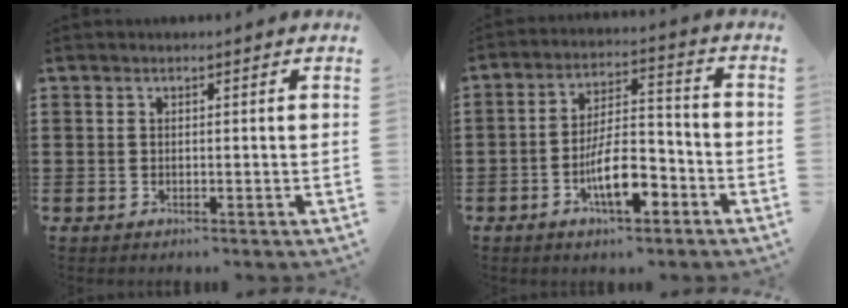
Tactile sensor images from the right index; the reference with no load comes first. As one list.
[{"total": 9.6, "force": [-4.4, 3.5, 7.8], "torque": [-0.142, 0.001, -0.080]}]